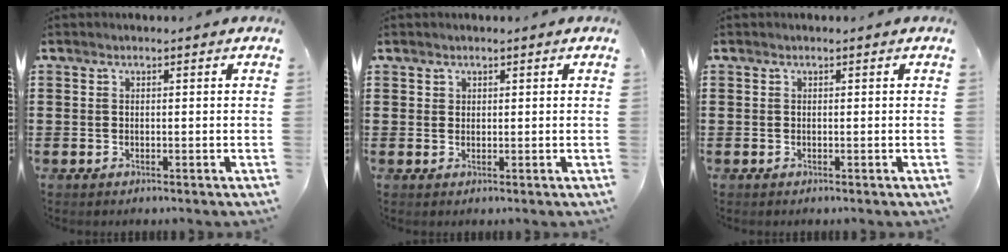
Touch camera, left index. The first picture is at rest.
{"total": 1.0, "force": [0.7, 0.7, 0.1], "torque": [-0.004, 0.001, 0.015]}
{"total": 0.0}